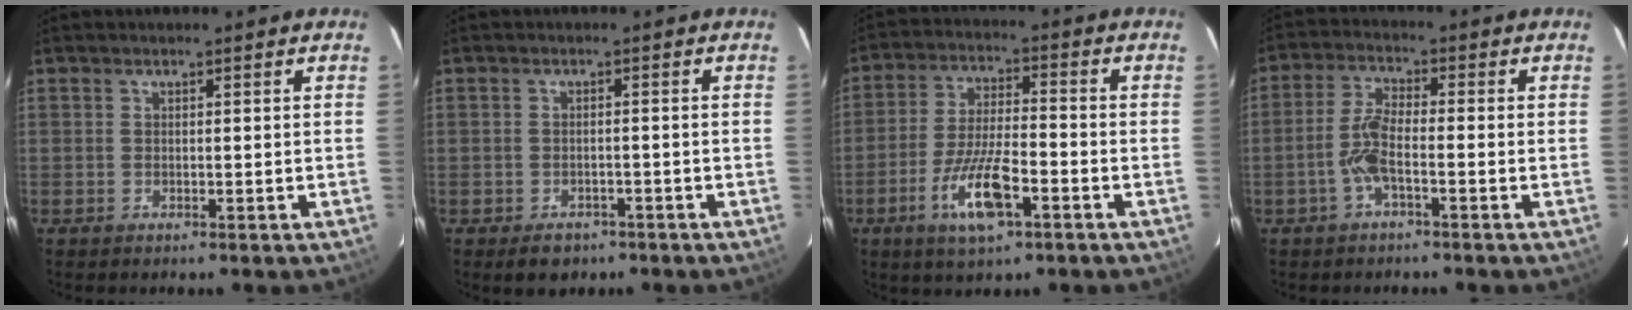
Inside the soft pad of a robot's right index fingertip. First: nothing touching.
{"total": 3.5, "force": [-2.3, 2.3, 1.1], "torque": [-0.015, 0.003, -0.025]}
{"total": 10.2, "force": [-4.7, 2.4, 8.8], "torque": [-0.175, -0.007, -0.082]}
{"total": 5.2, "force": [-1.9, 1.1, 4.8], "torque": [-0.106, 0.009, -0.040]}